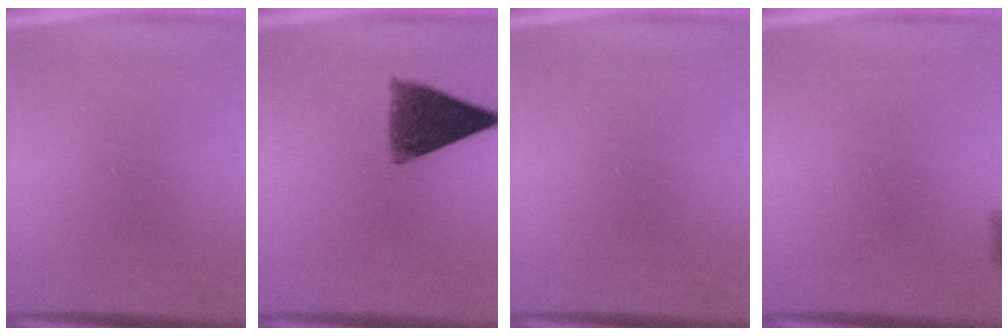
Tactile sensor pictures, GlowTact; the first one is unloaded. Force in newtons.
{"total": 10.1}
{"total": 0.0}
{"total": 2.1}